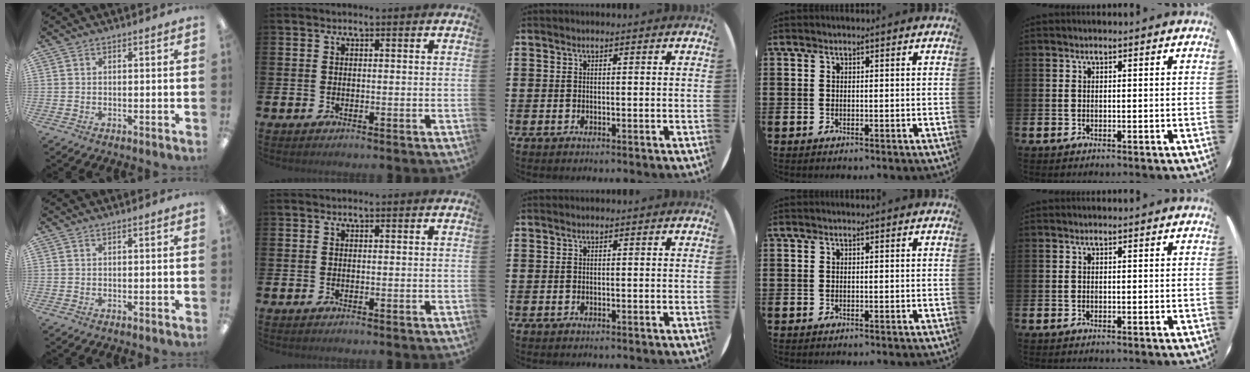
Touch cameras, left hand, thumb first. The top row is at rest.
{}